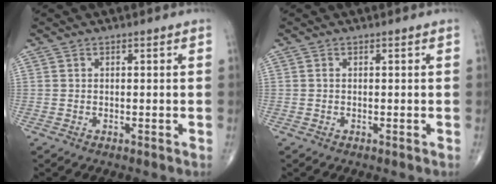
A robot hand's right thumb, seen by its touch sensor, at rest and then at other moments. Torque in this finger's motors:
{"motor_torque": [0.21, 0.36, 0.26, 0.07, -0.01]}